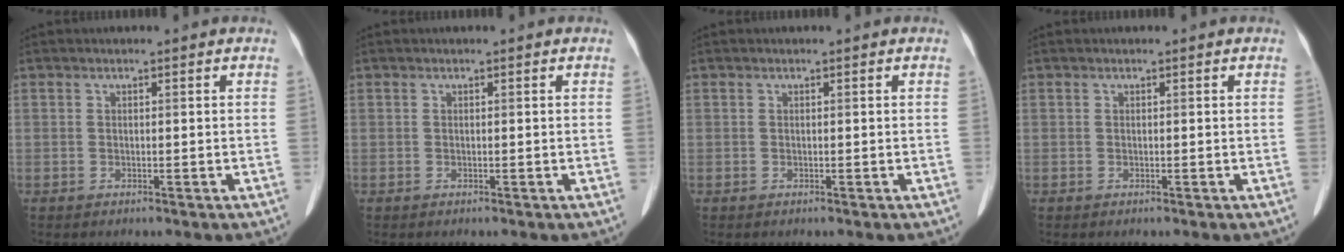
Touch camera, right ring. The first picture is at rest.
{"total": 0.0}
{"total": 0.0}
{"total": 0.0}